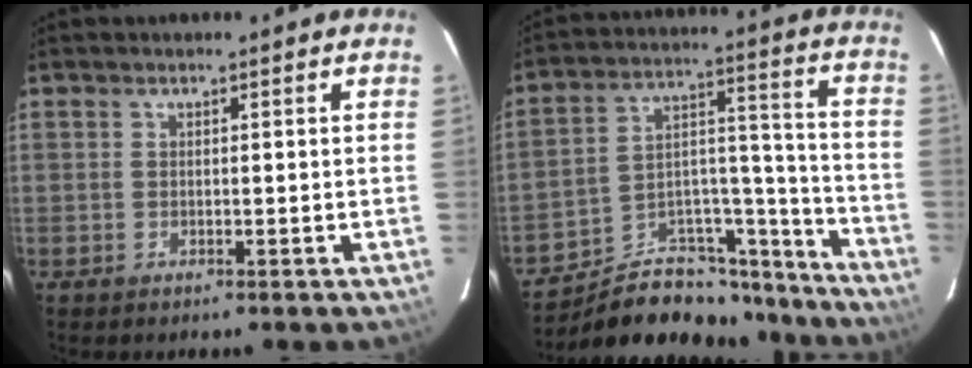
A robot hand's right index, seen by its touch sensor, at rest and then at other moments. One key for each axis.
{"total": 22.6, "fx": -19.0, "fy": 9.4, "fz": 7.8, "tx": -0.123, "ty": 0.074, "tz": -0.266}